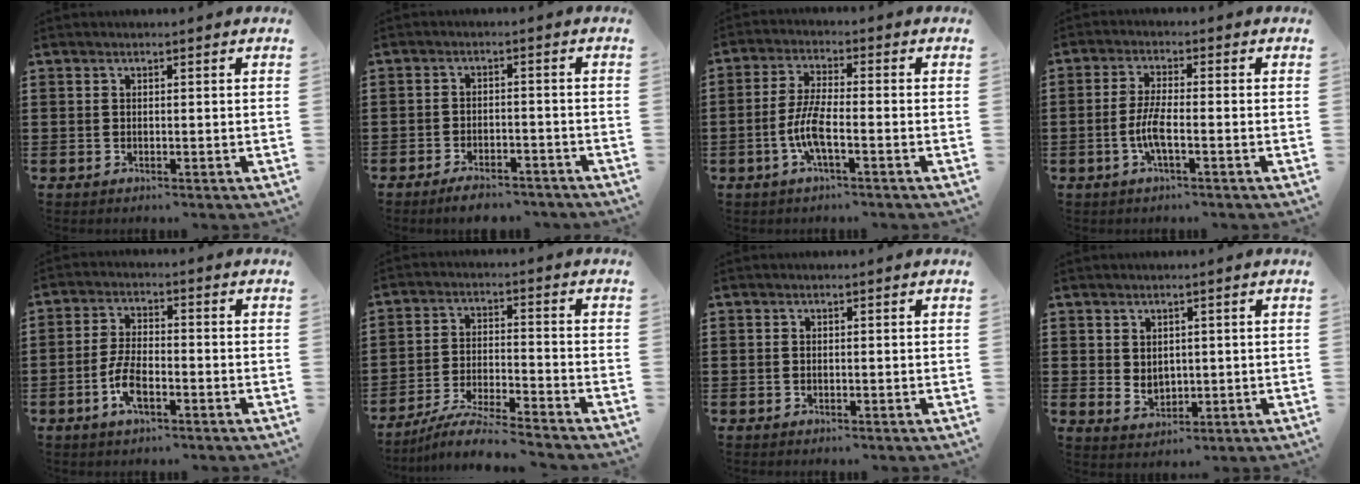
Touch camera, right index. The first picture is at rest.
{"total": 3.2, "force": [-3.1, 0.6, 0.9], "torque": [-0.016, 0.006, -0.060]}
{"total": 6.1, "force": [-2.2, 1.3, 5.5], "torque": [-0.128, -0.011, -0.049]}
{"total": 4.7, "force": [-1.6, 0.8, 4.3], "torque": [-0.103, -0.008, -0.039]}
{"total": 5.7, "force": [-2.3, 2.4, 4.7], "torque": [-0.114, -0.002, -0.052]}
{"total": 6.8, "force": [-6.4, -0.4, 2.1], "torque": [-0.051, -0.011, -0.127]}
{"total": 0.0}
{"total": 2.6, "force": [1.0, 2.2, 1.0], "torque": [-0.018, 0.004, 0.017]}